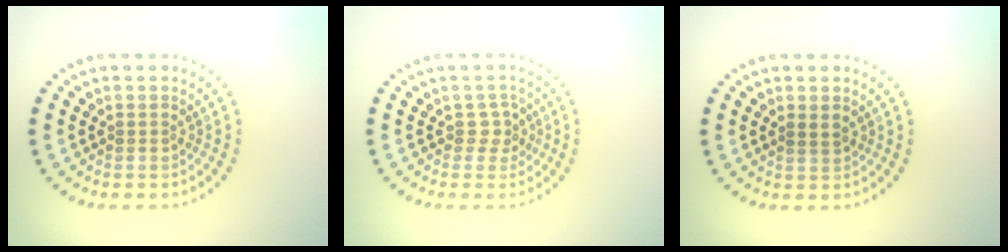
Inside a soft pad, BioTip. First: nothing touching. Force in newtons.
{"total": 1.6, "press": 1.4, "slide": 0.9}
{"total": 1.0, "press": 0.9, "slide": 0.2}